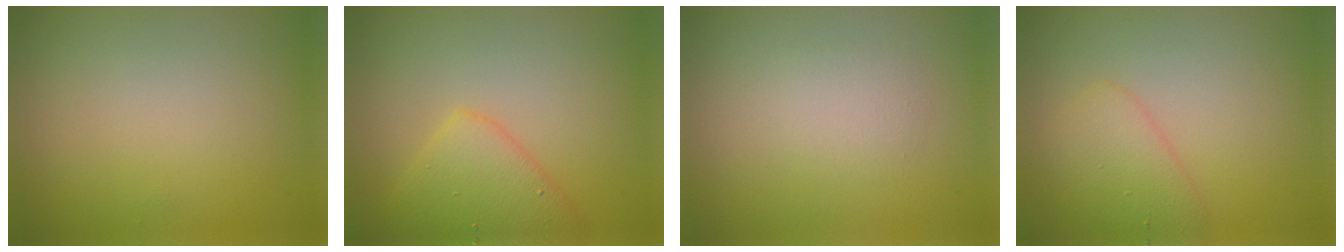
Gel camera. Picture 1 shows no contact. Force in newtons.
{"total": 4.0, "press": 4.0, "slide": 0.1}
{"total": 1.7, "press": 1.7, "slide": 0.1}
{"total": 2.8, "press": 2.8, "slide": 0.1}